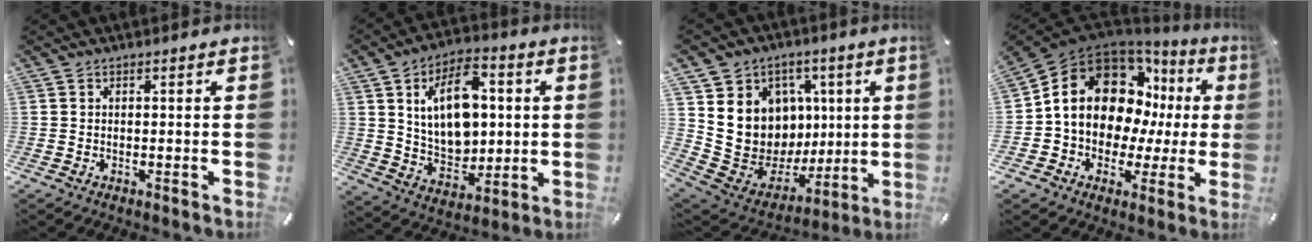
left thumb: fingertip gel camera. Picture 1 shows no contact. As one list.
[{"total": 15.5, "force": [3.6, 10.7, 10.6], "torque": [-0.183, 0.001, 0.062]}, {"total": 14.9, "force": [1.9, 14.3, 3.5], "torque": [-0.040, -0.040, 0.070]}, {"total": 17.2, "force": [4.5, 12.6, 10.7], "torque": [-0.195, -0.026, 0.079]}]